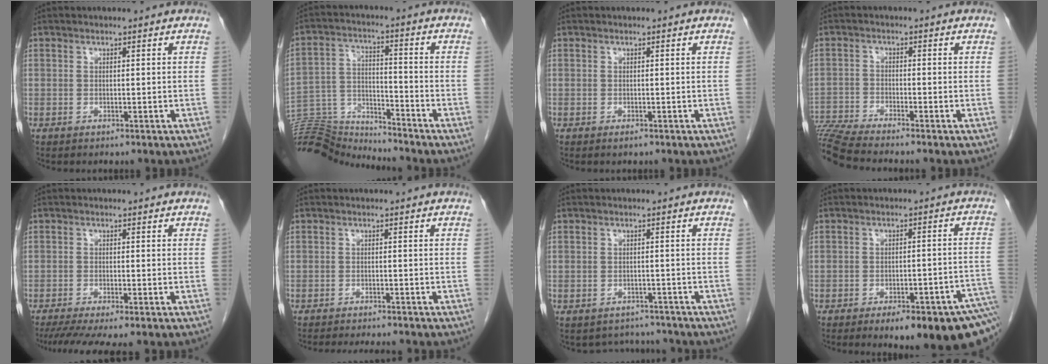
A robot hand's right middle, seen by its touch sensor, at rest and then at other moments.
{"total": 14.0, "force": [-14.0, -0.2, 0.9], "torque": [-0.018, 0.022, -0.253]}
{"total": 0.5, "force": [-0.4, 0.1, 0.3], "torque": [-0.007, -0.001, -0.004]}
{"total": 9.0, "force": [-8.3, -1.5, 3.2], "torque": [-0.058, -0.013, -0.151]}
{"total": 8.3, "force": [-6.8, 0.4, 4.7], "torque": [-0.063, -0.015, -0.107]}
{"total": 8.6, "force": [-7.9, 1.0, 3.3], "torque": [-0.041, -0.013, -0.105]}
{"total": 4.4, "force": [-4.0, 1.7, -0.7], "torque": [0.011, 0.018, -0.051]}
{"total": 17.2, "force": [-11.9, 2.4, 12.2], "torque": [-0.083, 0.008, -0.148]}